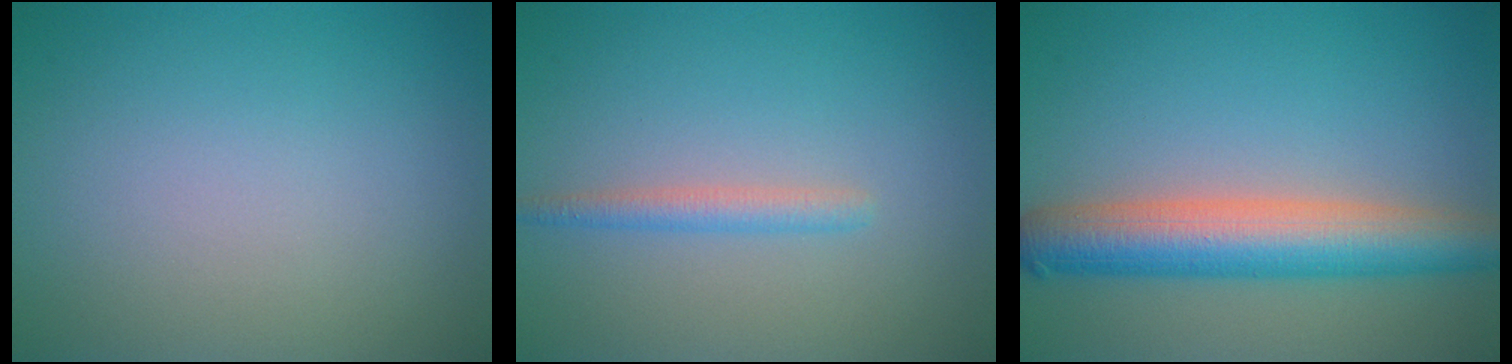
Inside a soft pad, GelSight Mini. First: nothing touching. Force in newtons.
{"total": 1.6, "press": 1.6, "slide": 0.1}
{"total": 7.1, "press": 7.1, "slide": 0.3}